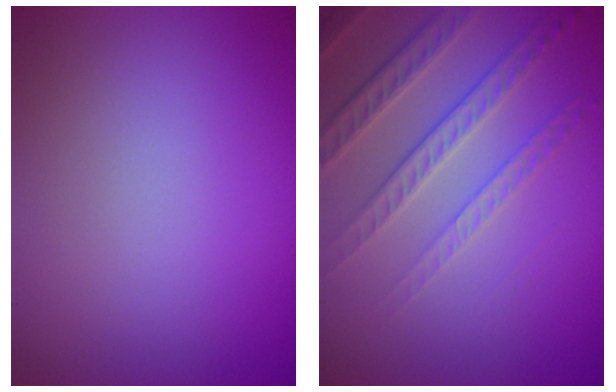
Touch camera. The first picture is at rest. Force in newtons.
{"total": 4.4, "press": 3.3, "slide": 2.9}